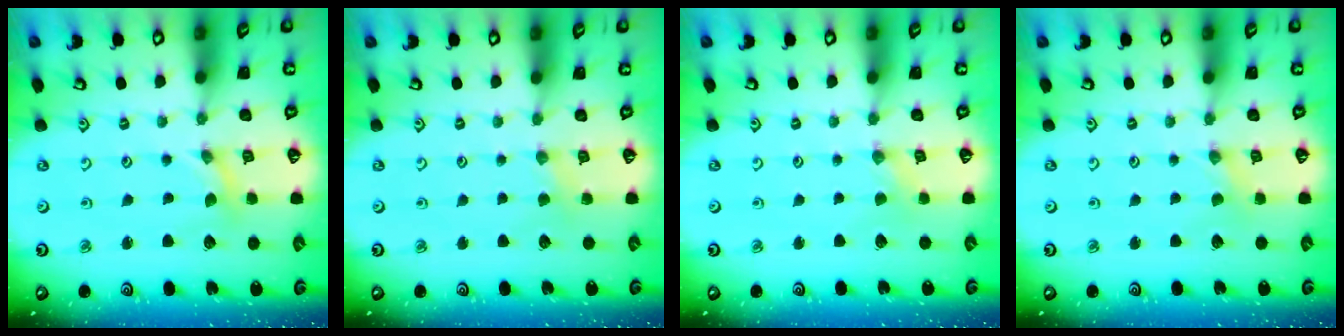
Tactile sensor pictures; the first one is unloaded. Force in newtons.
{"total": 2.2, "press": 2.1, "slide": 0.4}
{"total": 0.0}
{"total": 0.0}